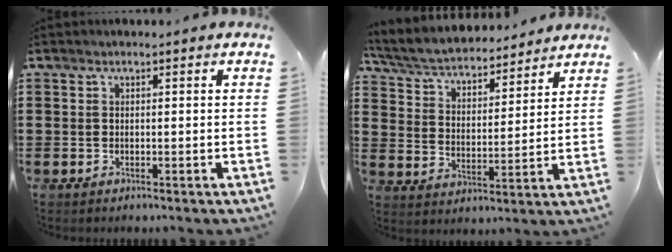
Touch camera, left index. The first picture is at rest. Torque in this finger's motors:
{"motor_torque": [1.18, -0.96, 0.39, 0.21]}